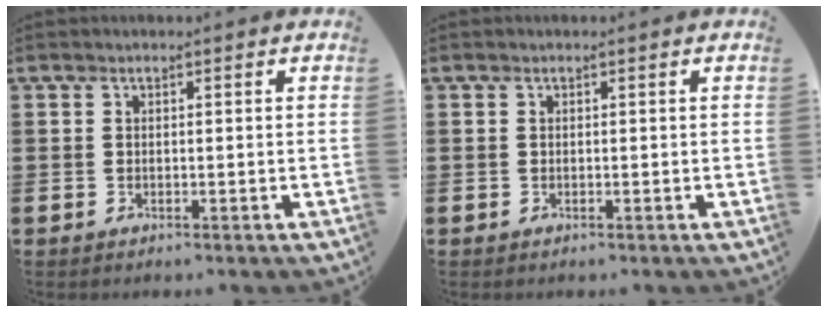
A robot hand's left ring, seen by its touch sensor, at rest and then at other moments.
{"total": 0.0}